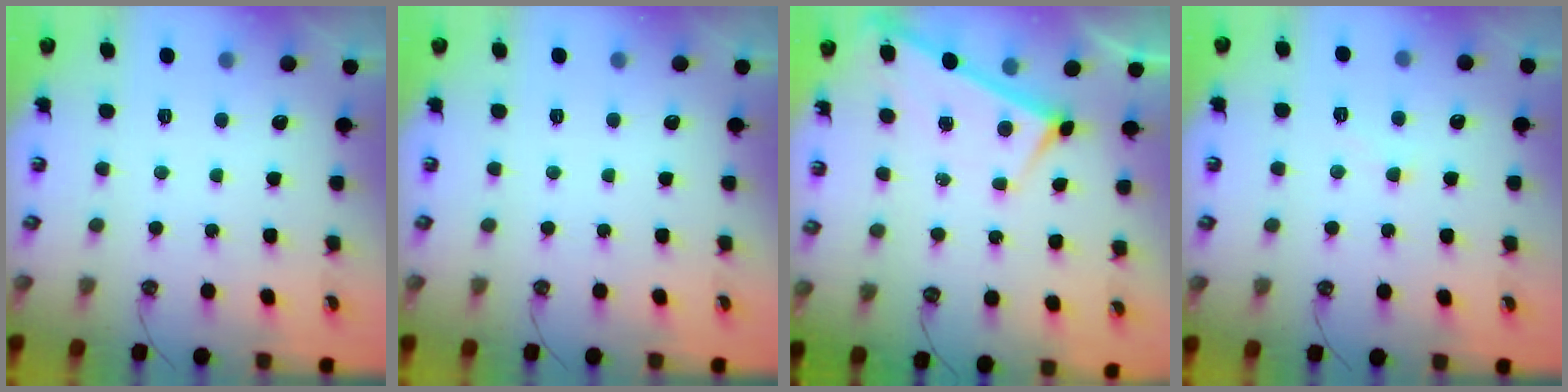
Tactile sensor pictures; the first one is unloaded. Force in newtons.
{"total": 0.0}
{"total": 3.1, "press": 3.1, "slide": 0.2}
{"total": 2.0, "press": 2.0, "slide": 0.4}